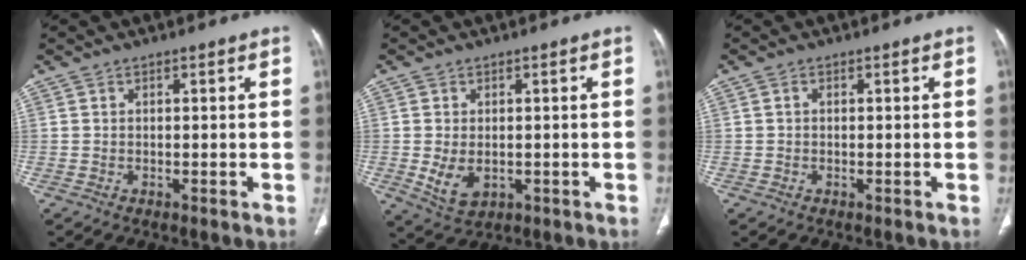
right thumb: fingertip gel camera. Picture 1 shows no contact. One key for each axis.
{"total": 5.4, "fx": -0.7, "fy": 3.6, "fz": 3.9, "tx": -0.070, "ty": -0.009, "tz": 0.001}
{"total": 0.6, "fx": 0.0, "fy": 0.5, "fz": 0.4, "tx": -0.006, "ty": 0.001, "tz": -0.002}